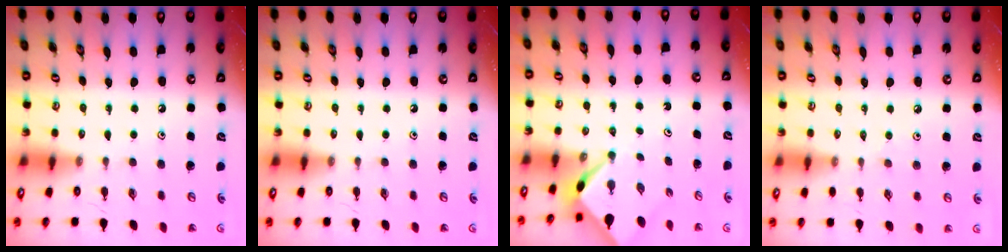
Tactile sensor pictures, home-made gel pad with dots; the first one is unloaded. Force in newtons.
{"total": 0.0}
{"total": 2.5, "press": 2.5, "slide": 0.2}
{"total": 2.5, "press": 2.4, "slide": 0.5}